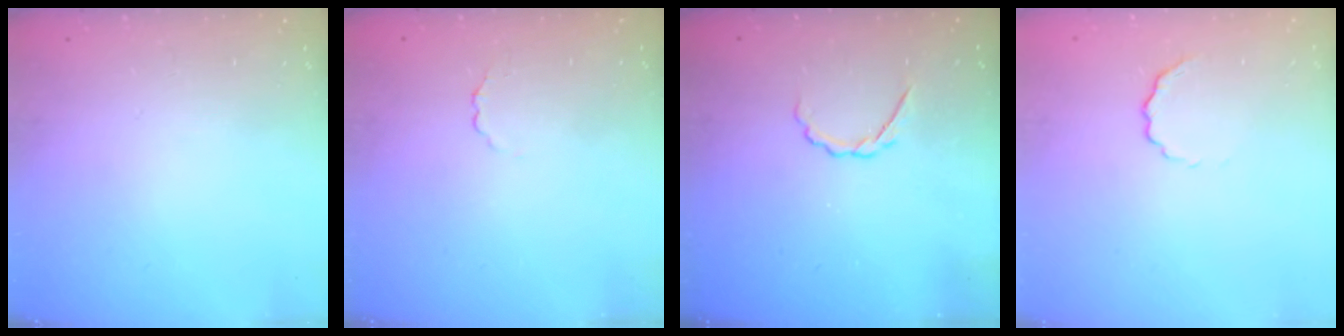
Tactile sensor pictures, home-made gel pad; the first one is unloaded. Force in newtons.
{"total": 1.7, "press": 1.6, "slide": 0.5}
{"total": 2.4, "press": 2.3, "slide": 0.7}
{"total": 3.9, "press": 3.8, "slide": 0.7}